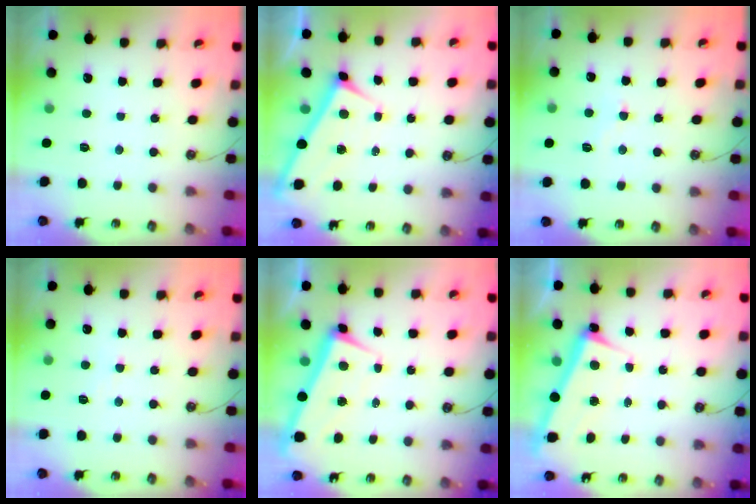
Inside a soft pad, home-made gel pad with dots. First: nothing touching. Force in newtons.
{"total": 1.4, "press": 1.3, "slide": 0.5}
{"total": 2.7, "press": 2.5, "slide": 0.9}
{"total": 1.4, "press": 1.3, "slide": 0.4}
{"total": 1.8, "press": 0.8, "slide": 1.6}
{"total": 3.4, "press": 3.2, "slide": 0.9}